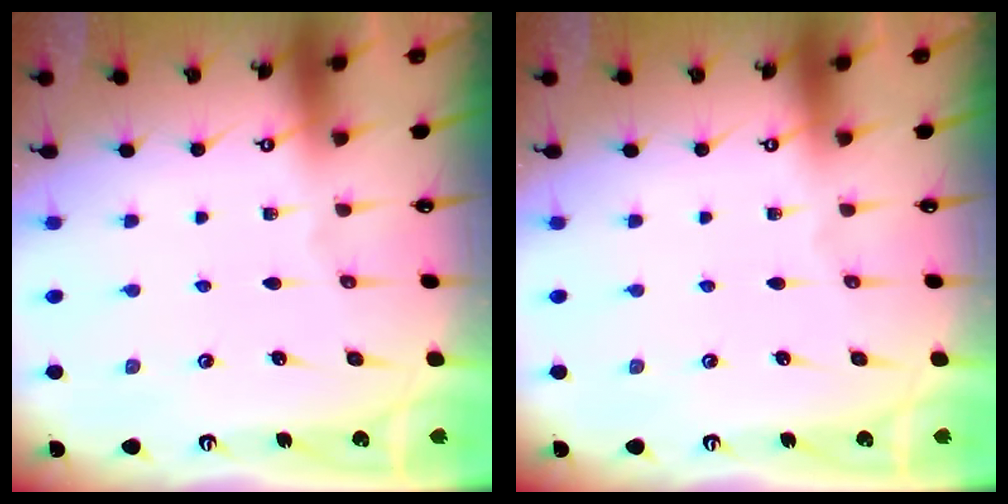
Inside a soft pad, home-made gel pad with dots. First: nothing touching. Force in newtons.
{"total": 0.0}